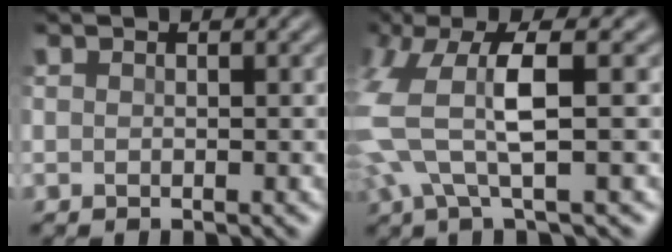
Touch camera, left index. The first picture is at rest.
{"total": 7.4, "force": [0.2, 2.8, 6.8], "torque": [-0.166, 0.015, -0.006]}